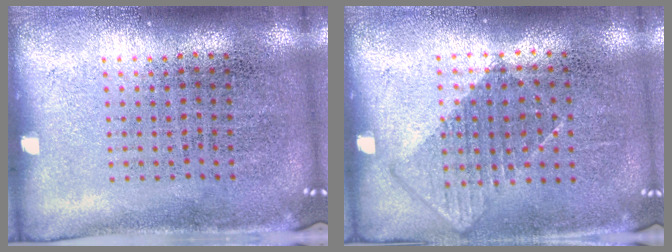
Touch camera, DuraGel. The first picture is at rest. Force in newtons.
{"total": 0.8, "press": 0.7, "slide": 0.4}